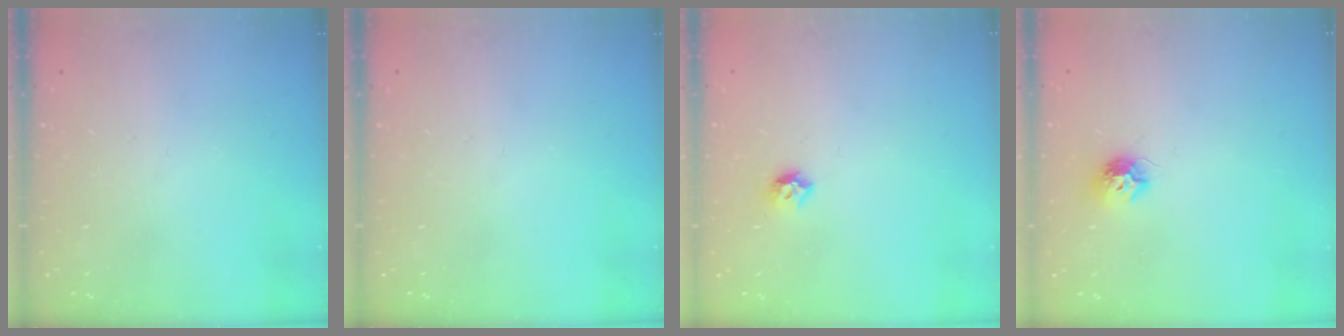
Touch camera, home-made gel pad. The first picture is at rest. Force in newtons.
{"total": 0.0}
{"total": 5.5, "press": 5.4, "slide": 0.9}
{"total": 7.5, "press": 7.5, "slide": 0.7}